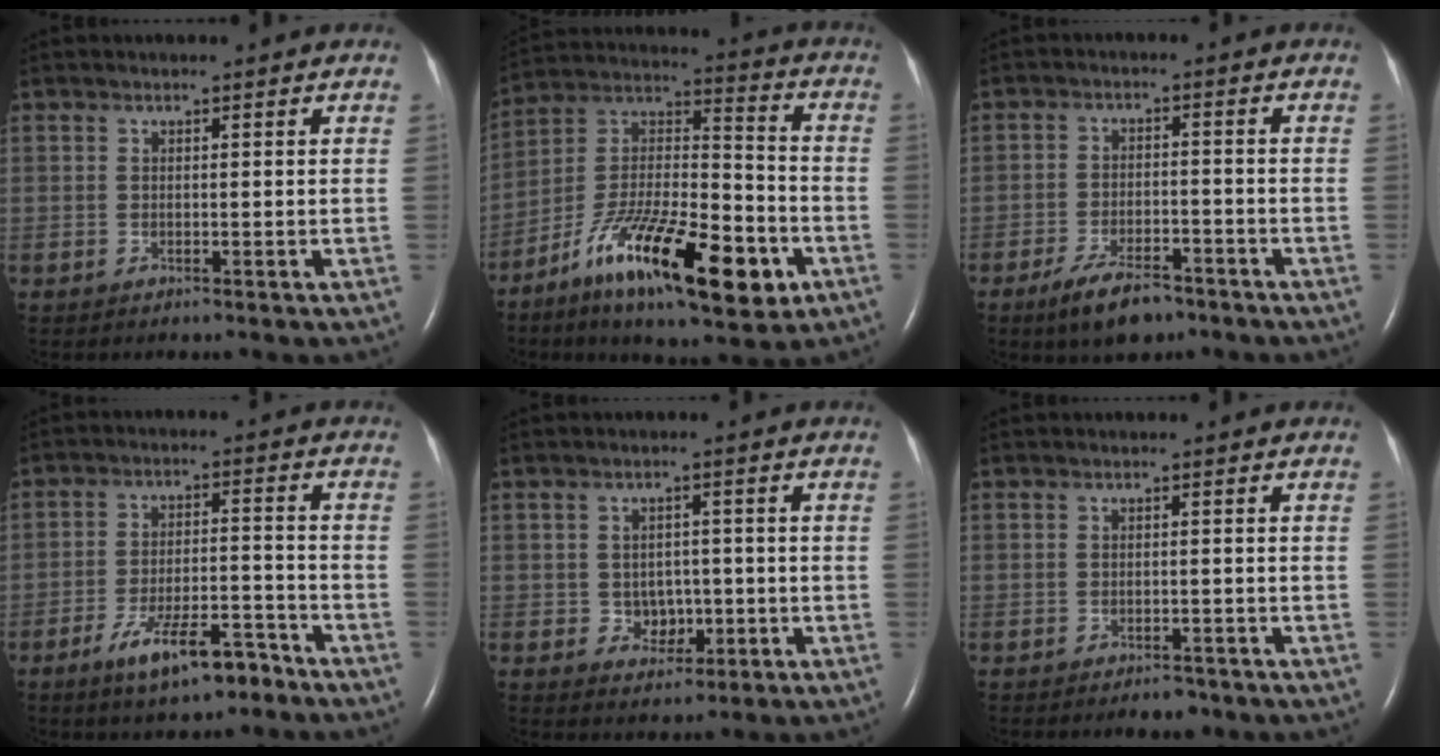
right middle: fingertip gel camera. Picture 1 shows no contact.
{"total": 22.0, "force": [-10.7, 6.3, 18.1], "torque": [-0.310, -0.012, -0.174]}
{"total": 7.1, "force": [-5.1, 2.6, 4.2], "torque": [-0.087, -0.006, -0.084]}
{"total": 9.1, "force": [-6.3, 2.5, 6.0], "torque": [-0.111, 0.000, -0.103]}
{"total": 4.1, "force": [-0.9, 3.4, 2.2], "torque": [-0.030, 0.011, -0.005]}
{"total": 2.1, "force": [-1.7, 0.9, 1.0], "torque": [-0.018, -0.001, -0.017]}